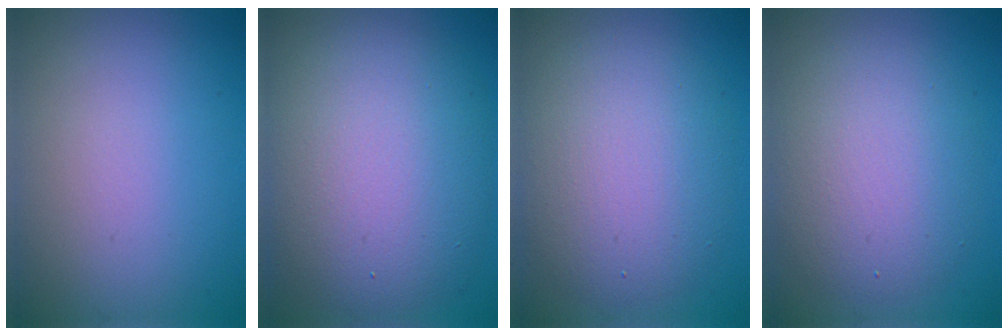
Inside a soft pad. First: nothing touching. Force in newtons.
{"total": 10.7, "press": 10.7, "slide": 0.5}
{"total": 7.1, "press": 7.1, "slide": 0.1}
{"total": 5.9, "press": 5.9, "slide": 0.5}